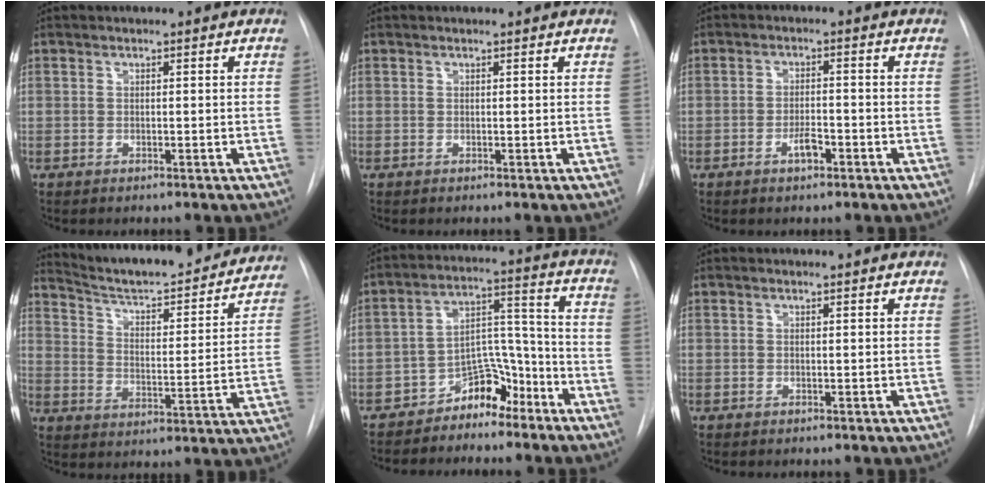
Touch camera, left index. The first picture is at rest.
{"total": 0.8, "force": [0.8, 0.0, 0.1], "torque": [-0.006, 0.003, 0.009]}
{"total": 2.8, "force": [-1.5, 1.0, 2.1], "torque": [-0.037, 0.003, -0.027]}
{"total": 26.0, "force": [23.5, 4.1, 10.3], "torque": [-0.154, -0.042, 0.312]}
{"total": 7.7, "force": [-5.9, 3.9, 3.0], "torque": [-0.048, 0.036, -0.100]}
{"total": 1.7, "force": [1.7, 0.1, 0.3], "torque": [-0.013, 0.009, 0.018]}